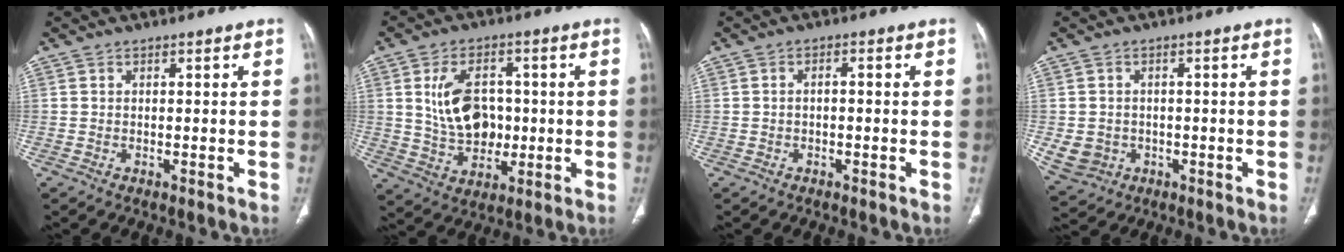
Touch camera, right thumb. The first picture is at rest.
{"total": 11.3, "force": [1.1, 8.0, 7.9], "torque": [-0.114, 0.002, 0.029]}
{"total": 1.3, "force": [-0.3, 0.7, 1.1], "torque": [-0.019, 0.009, -0.006]}
{"total": 5.8, "force": [-1.2, 5.2, 2.3], "torque": [-0.044, 0.007, -0.004]}